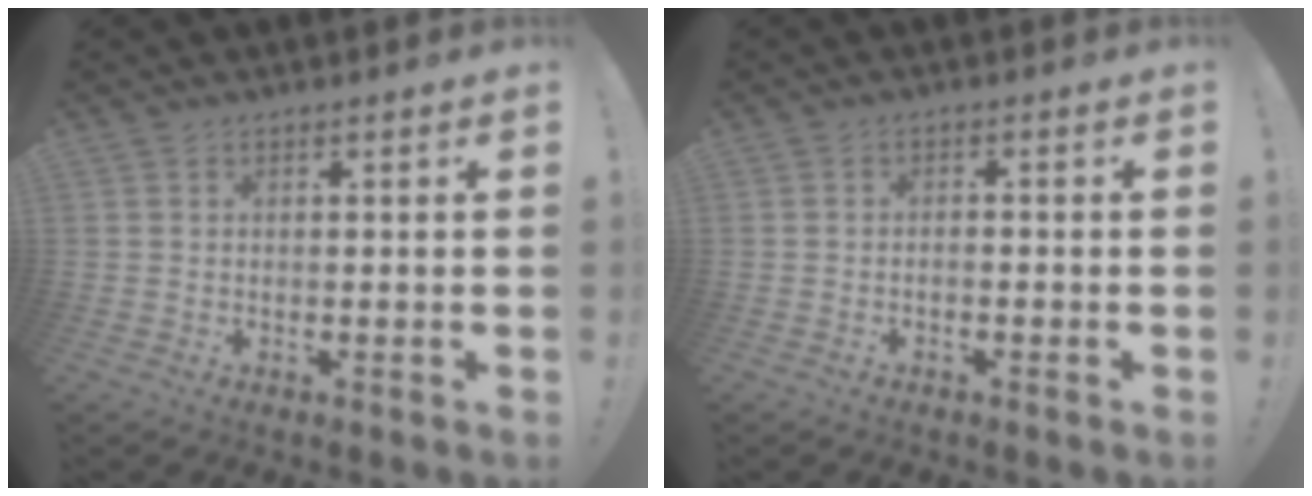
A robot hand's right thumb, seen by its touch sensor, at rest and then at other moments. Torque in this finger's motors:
{"motor_torque": [-0.15, -0.15, -0.12, 0.38, 0.08]}